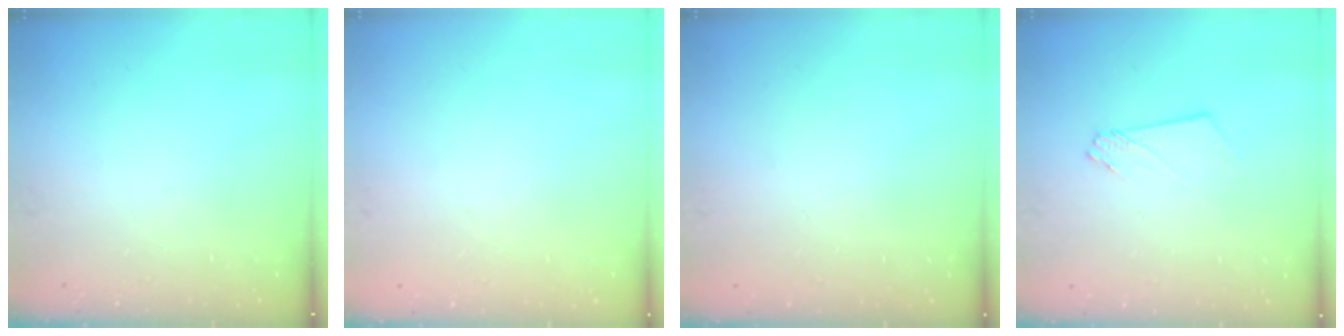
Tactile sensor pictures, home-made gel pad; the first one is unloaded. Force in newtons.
{"total": 0.0}
{"total": 0.0}
{"total": 3.2, "press": 3.2, "slide": 0.3}